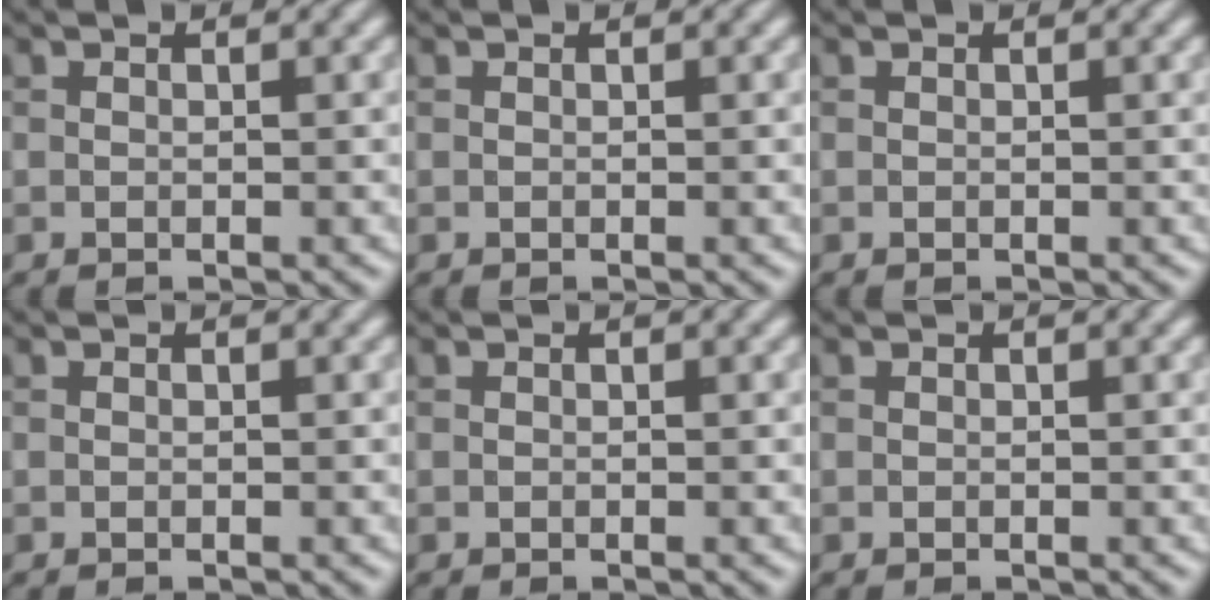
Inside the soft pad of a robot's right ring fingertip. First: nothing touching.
{"total": 0.0}
{"total": 0.0}
{"total": 0.0}
{"total": 0.0}
{"total": 0.0}